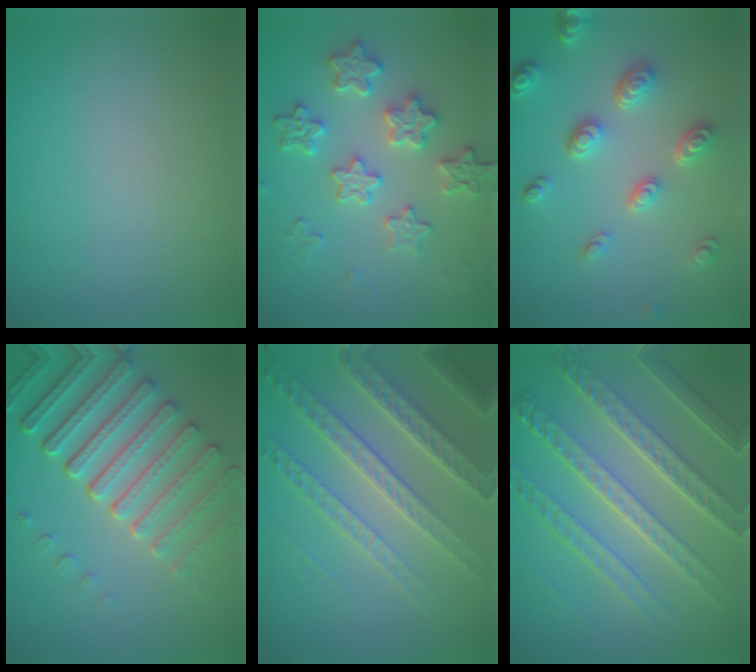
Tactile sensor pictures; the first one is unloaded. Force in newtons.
{"total": 3.8, "press": 3.8, "slide": 0.3}
{"total": 4.7, "press": 3.6, "slide": 3.0}
{"total": 7.6, "press": 5.7, "slide": 5.0}
{"total": 7.3, "press": 5.1, "slide": 5.2}
{"total": 8.3, "press": 6.2, "slide": 5.5}